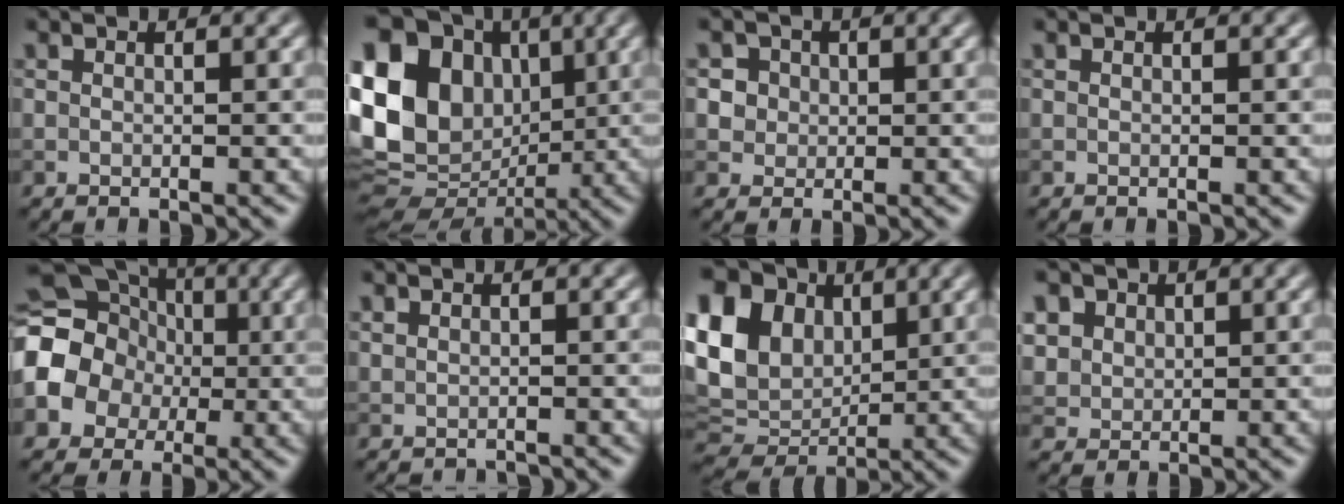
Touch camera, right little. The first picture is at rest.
{"total": 17.3, "force": [1.4, 14.0, 10.0], "torque": [-0.213, 0.012, 0.018]}
{"total": 4.2, "force": [1.5, 3.5, 1.6], "torque": [-0.019, 0.016, 0.022]}
{"total": 0.0}
{"total": 13.1, "force": [-1.0, 11.6, 6.0], "torque": [-0.138, 0.010, -0.055]}
{"total": 0.8, "force": [-0.8, -0.1, -0.3], "torque": [0.009, -0.007, -0.017]}
{"total": 15.3, "force": [4.1, 11.8, 8.9], "torque": [-0.221, 0.036, 0.067]}
{"total": 5.0, "force": [2.4, 3.8, 2.0], "torque": [-0.070, 0.010, 0.044]}